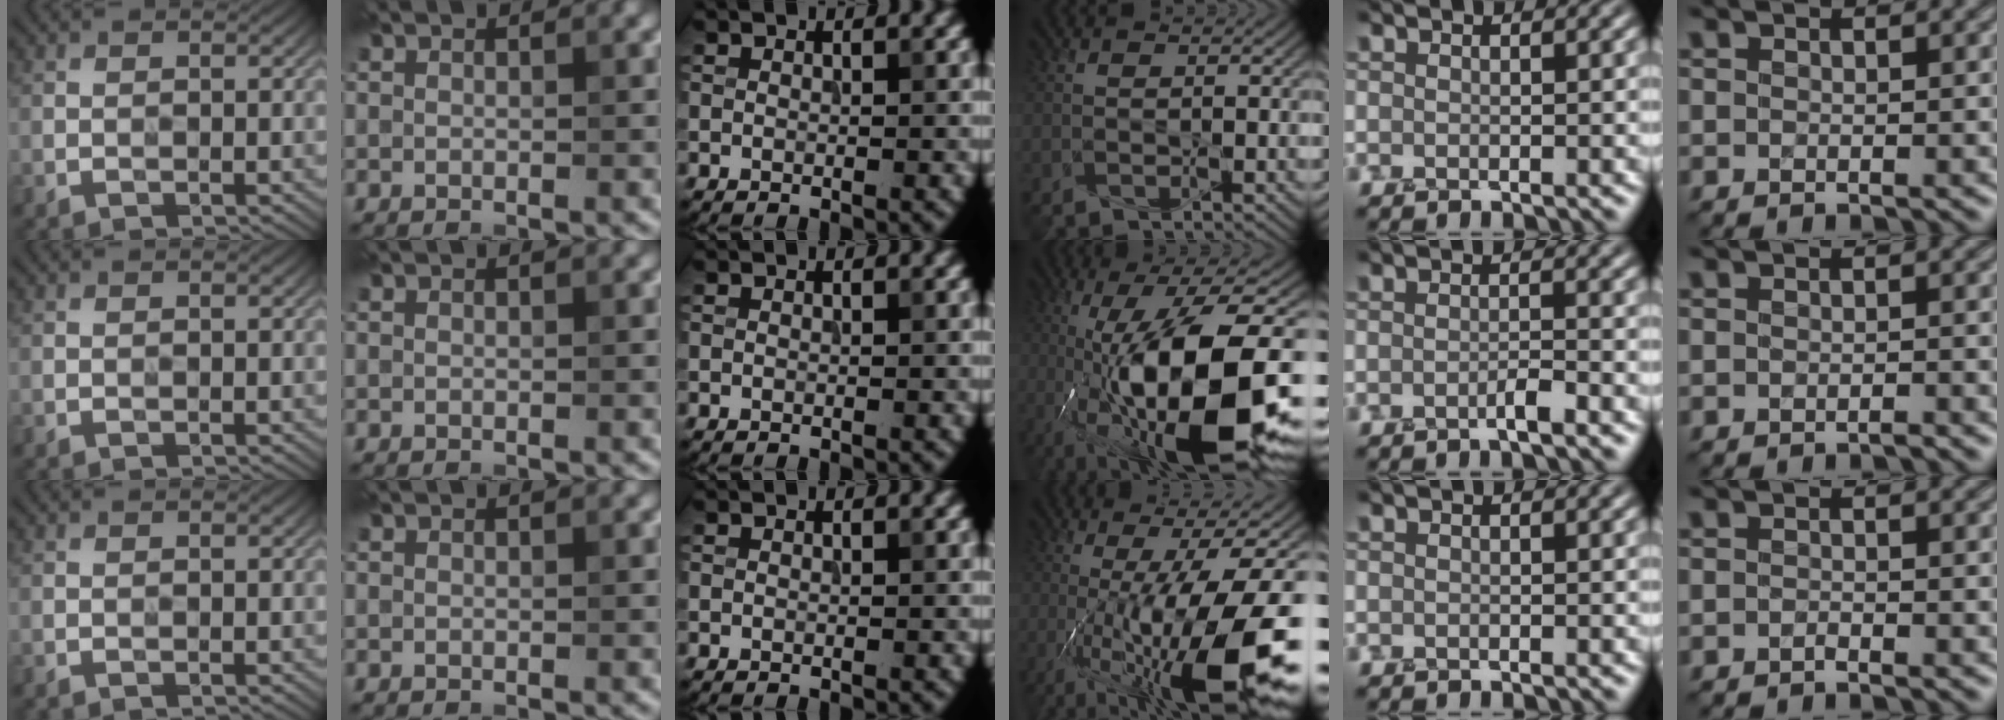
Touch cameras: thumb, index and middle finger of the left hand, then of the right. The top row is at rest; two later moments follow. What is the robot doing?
{"motion": "press", "object": "grip strengthener"}